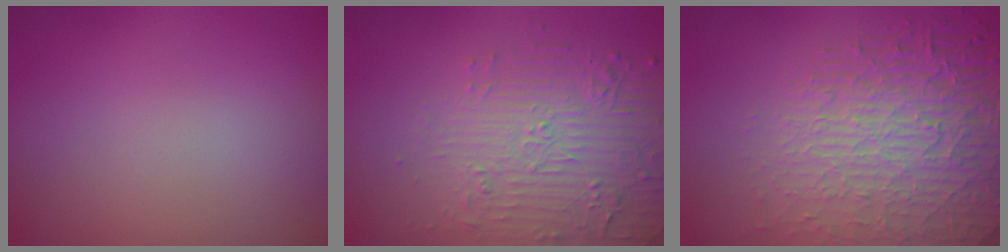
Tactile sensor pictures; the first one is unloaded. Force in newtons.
{"total": 5.0, "press": 3.9, "slide": 3.1}
{"total": 8.8, "press": 6.0, "slide": 6.5}